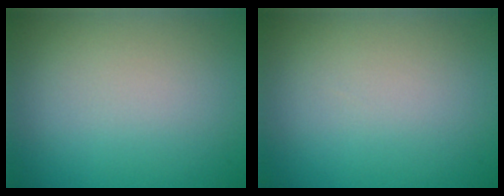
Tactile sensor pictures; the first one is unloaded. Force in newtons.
{"total": 0.0}